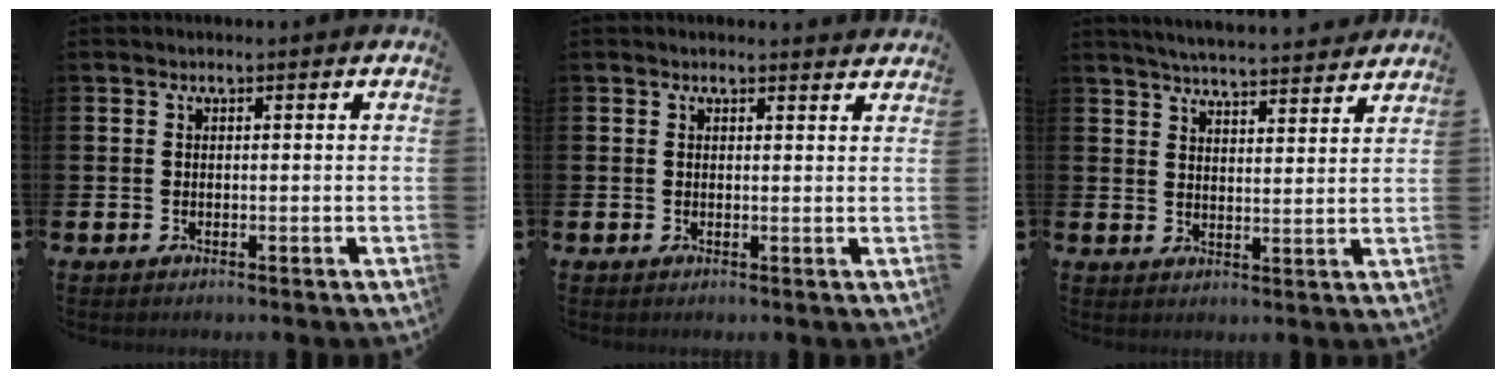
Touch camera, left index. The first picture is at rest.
{"total": 0.9, "force": [0.9, 0.1, 0.1], "torque": [0.011, -0.004, 0.013]}
{"total": 5.4, "force": [5.3, 0.0, 0.8], "torque": [-0.018, -0.041, 0.090]}